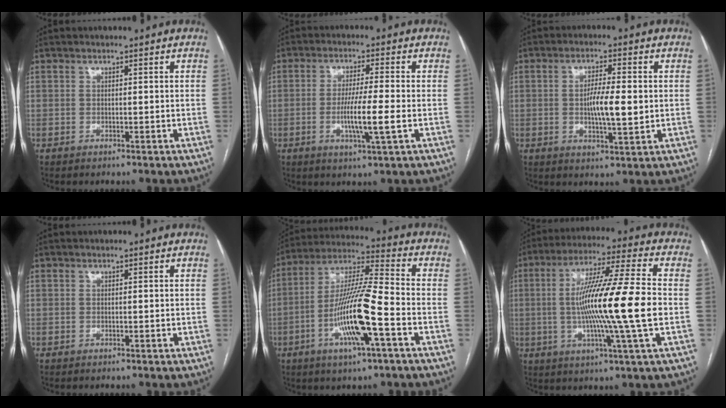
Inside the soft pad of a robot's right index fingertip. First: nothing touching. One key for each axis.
{"total": 7.4, "fx": -1.6, "fy": -0.2, "fz": 7.2, "tx": -0.131, "ty": -0.012, "tz": -0.031}
{"total": 6.8, "fx": 0.0, "fy": 1.2, "fz": 6.7, "tx": -0.118, "ty": -0.002, "tz": 0.000}
{"total": 0.0}
{"total": 15.1, "fx": -5.0, "fy": 1.1, "fz": 14.2, "tx": -0.277, "ty": -0.001, "tz": -0.092}
{"total": 17.0, "fx": -1.2, "fy": -1.1, "fz": 16.9, "tx": -0.300, "ty": -0.007, "tz": -0.029}